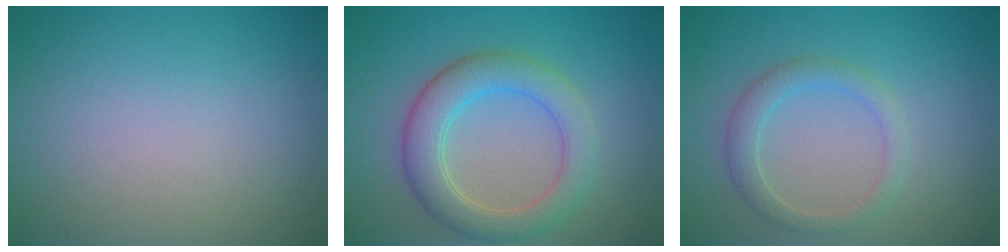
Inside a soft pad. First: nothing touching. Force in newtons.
{"total": 5.0, "press": 5.0, "slide": 0.1}
{"total": 2.3, "press": 2.3, "slide": 0.1}